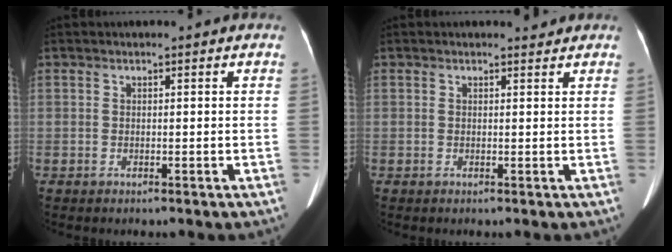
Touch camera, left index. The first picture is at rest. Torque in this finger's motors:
{"motor_torque": [0.00, -0.24, 0.01, 0.01]}